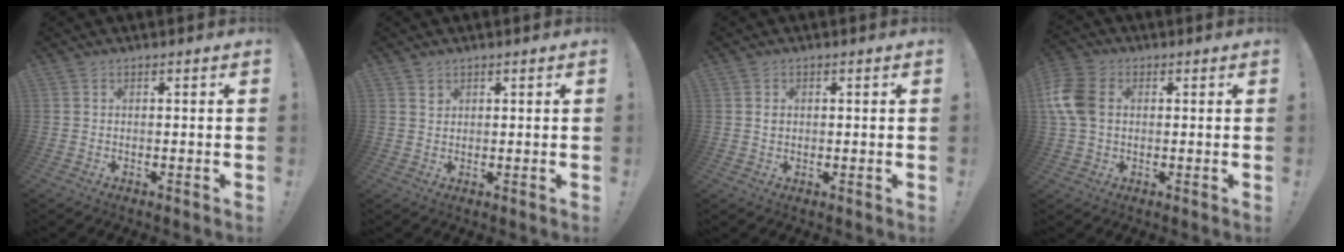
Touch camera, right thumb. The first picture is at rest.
{"total": 1.3, "force": [0.9, 1.0, 0.1], "torque": [0.013, -0.007, 0.013]}
{"total": 0.9, "force": [0.3, 0.7, 0.3], "torque": [0.007, -0.003, 0.002]}
{"total": 10.3, "force": [1.2, 7.3, 7.1], "torque": [-0.151, 0.007, 0.026]}